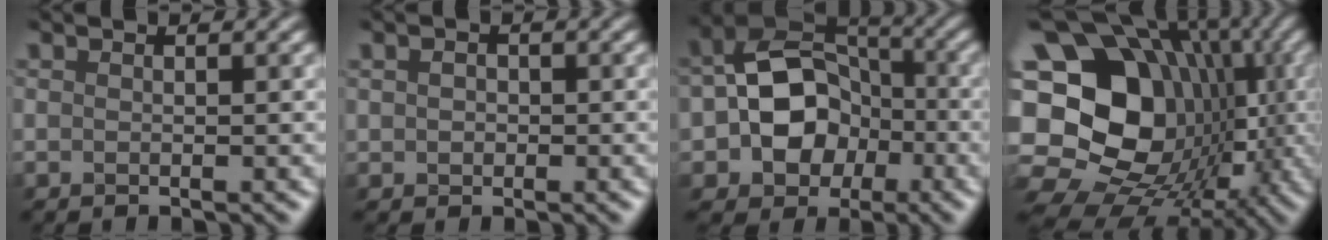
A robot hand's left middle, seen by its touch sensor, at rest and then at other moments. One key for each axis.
{"total": 0.8, "fx": 0.1, "fy": 0.8, "fz": -0.3, "tx": -0.004, "ty": 0.011, "tz": 0.011}
{"total": 6.7, "fx": -2.2, "fy": 5.3, "fz": 3.4, "tx": -0.078, "ty": 0.002, "tz": -0.027}
{"total": 18.4, "fx": -0.8, "fy": 14.8, "fz": 11.0, "tx": -0.206, "ty": -0.003, "tz": 0.023}